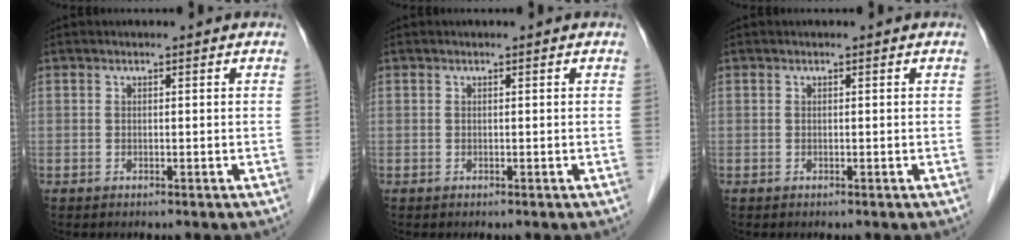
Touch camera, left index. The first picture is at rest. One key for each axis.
{"total": 0.0}
{"total": 0.0}